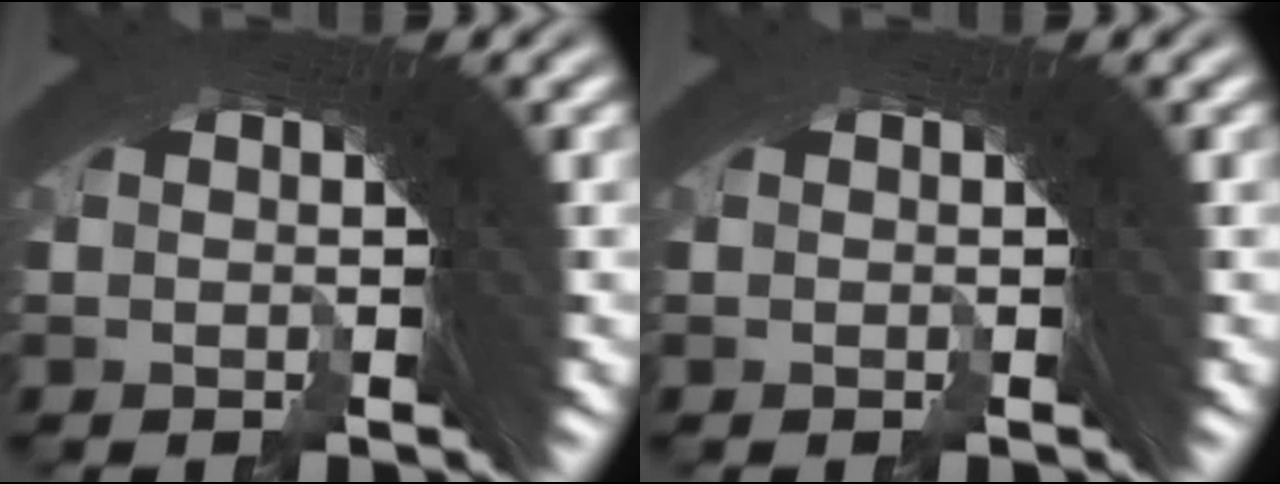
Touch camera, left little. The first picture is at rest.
{"total": 0.0}